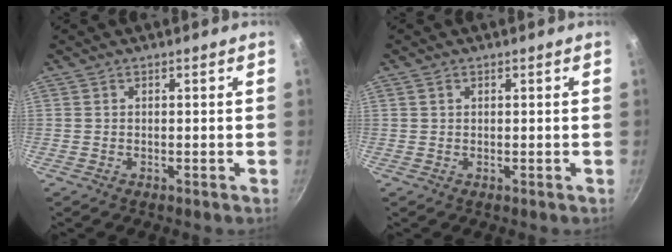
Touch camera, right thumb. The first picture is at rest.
{"total": 0.8, "force": [0.3, 0.6, 0.3], "torque": [-0.003, 0.002, 0.005]}